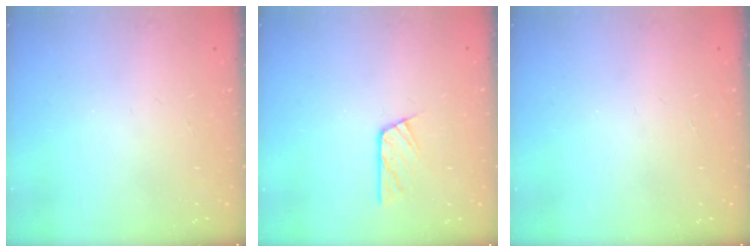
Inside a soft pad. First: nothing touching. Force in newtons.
{"total": 6.1, "press": 6.1, "slide": 0.7}
{"total": 0.0}